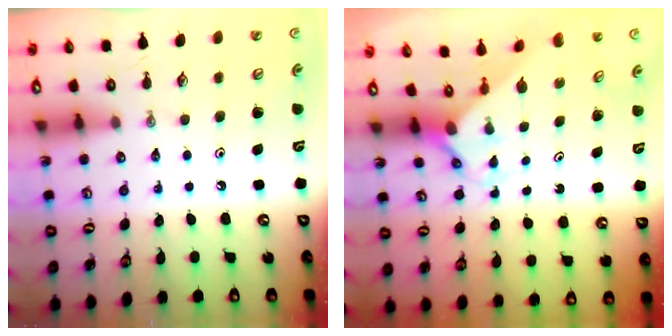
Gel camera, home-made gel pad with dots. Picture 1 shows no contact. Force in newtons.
{"total": 1.7, "press": 1.7, "slide": 0.1}